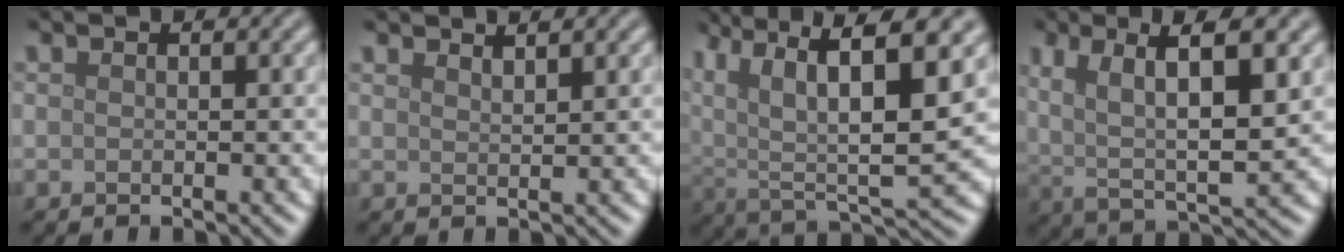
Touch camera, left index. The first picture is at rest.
{"total": 2.0, "force": [1.8, 0.4, 0.7], "torque": [-0.001, 0.006, 0.020]}
{"total": 13.0, "force": [5.8, 4.6, 10.7], "torque": [-0.196, 0.013, 0.098]}
{"total": 9.1, "force": [2.9, 3.1, 8.0], "torque": [-0.153, 0.001, 0.051]}